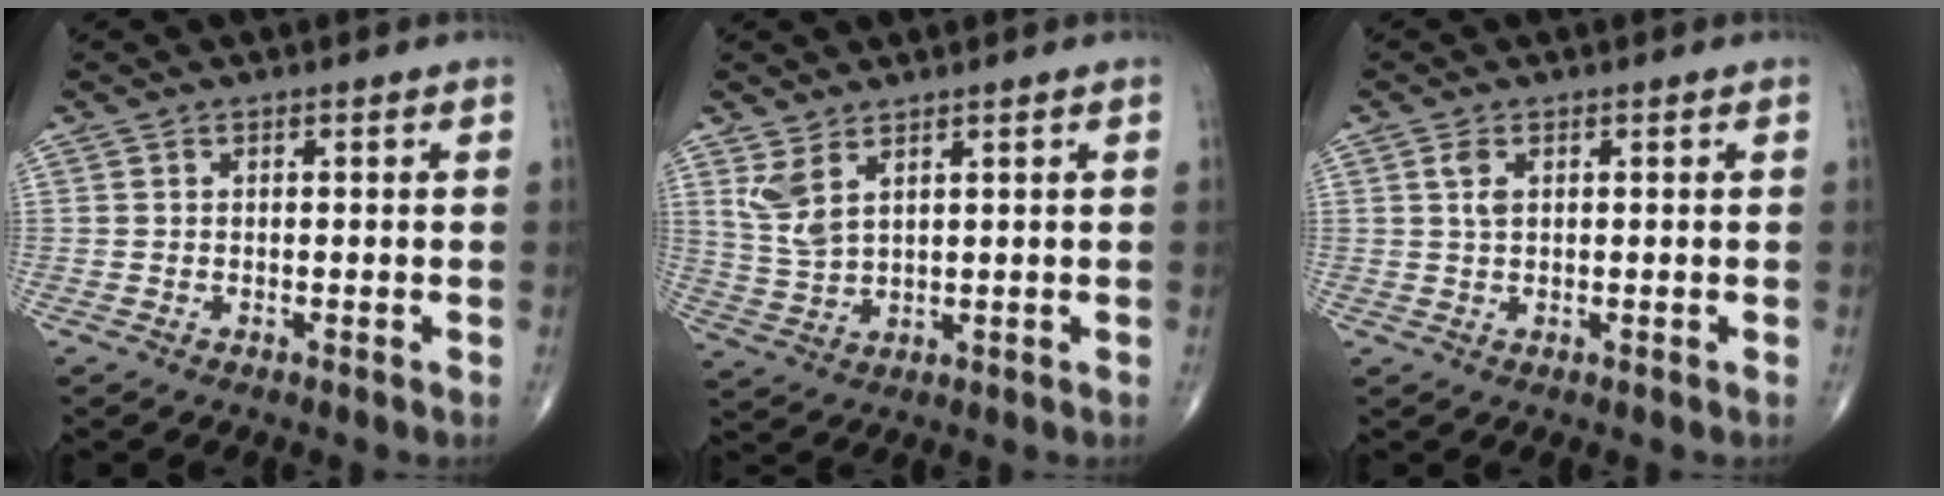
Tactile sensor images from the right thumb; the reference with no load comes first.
{"total": 5.5, "force": [3.1, 2.2, 3.9], "torque": [-0.085, -0.015, 0.075]}
{"total": 2.3, "force": [0.8, 1.2, 1.8], "torque": [-0.039, 0.004, 0.019]}